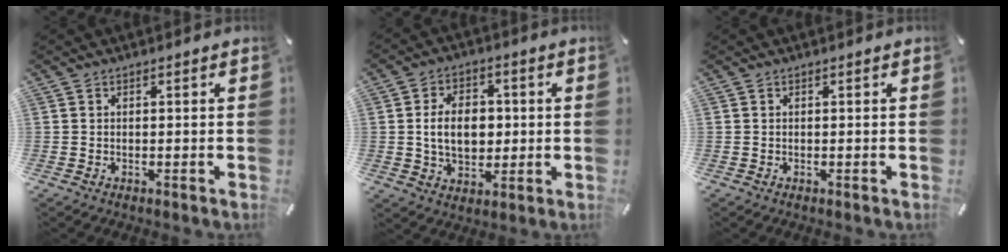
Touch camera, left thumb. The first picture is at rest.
{"total": 10.3, "force": [0.3, 7.3, 7.2], "torque": [-0.134, 0.003, 0.003]}
{"total": 0.0}